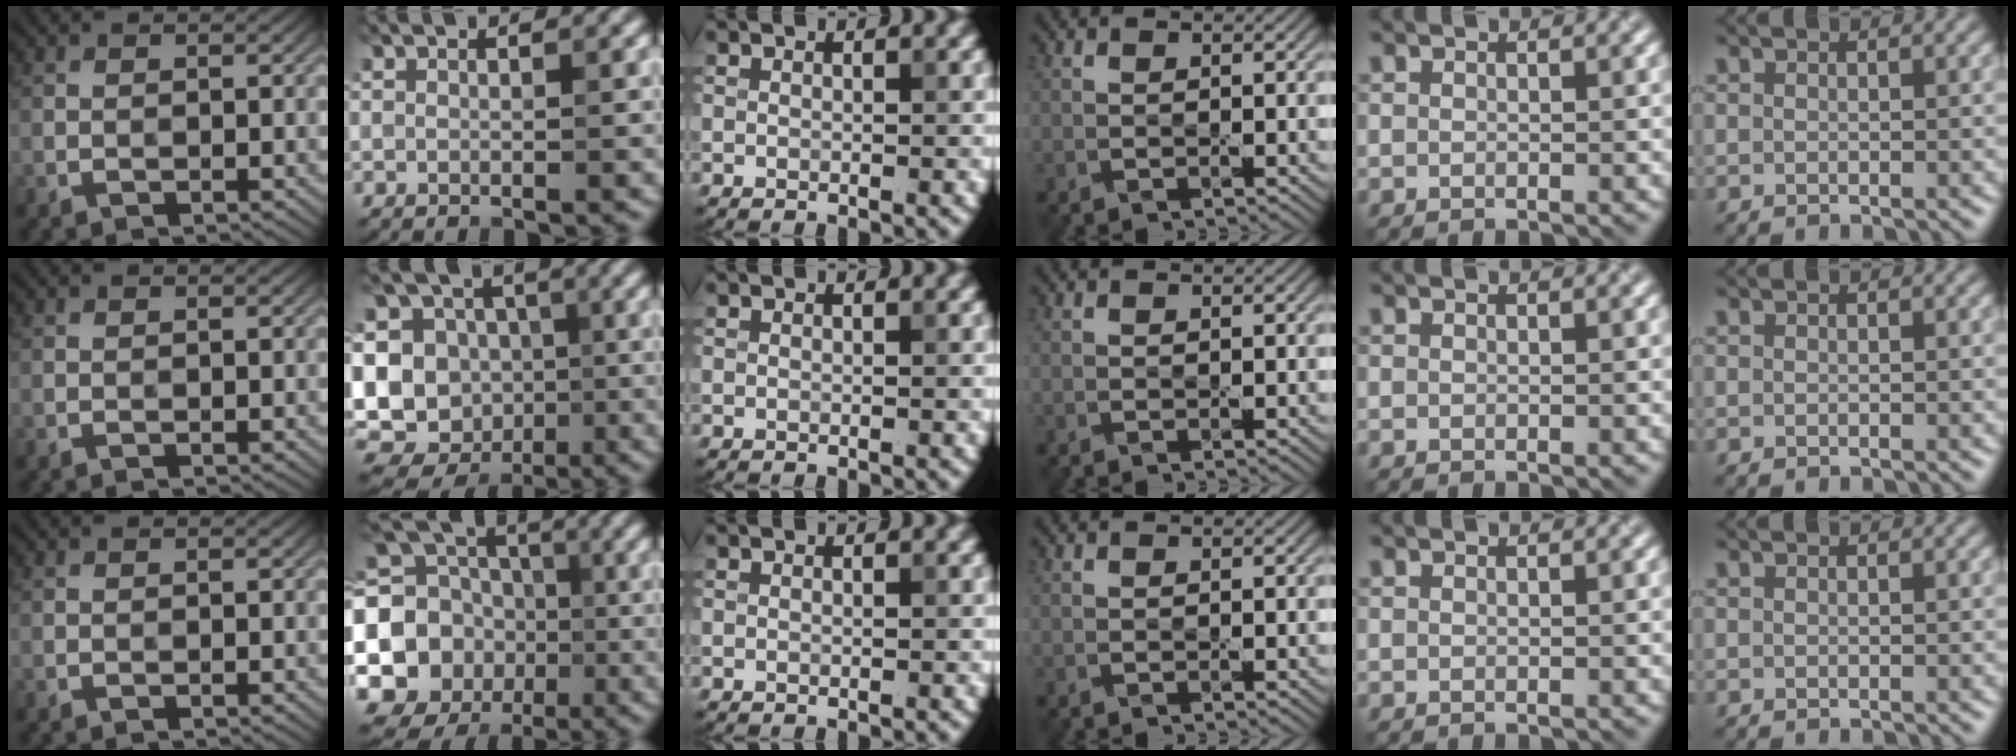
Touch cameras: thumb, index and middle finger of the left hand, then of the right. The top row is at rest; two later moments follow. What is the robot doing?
{"motion": "press", "object": "sticker"}